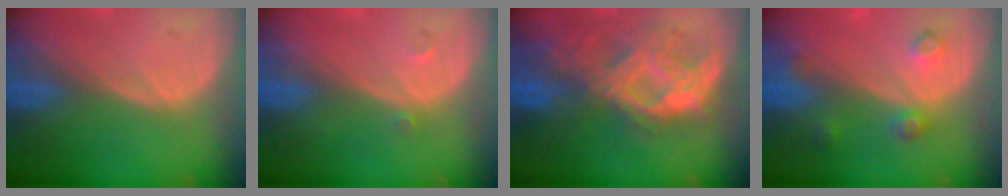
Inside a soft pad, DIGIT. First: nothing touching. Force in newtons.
{"total": 0.9, "press": 0.7, "slide": 0.5}
{"total": 9.8, "press": 8.8, "slide": 4.2}
{"total": 3.7, "press": 3.4, "slide": 1.6}